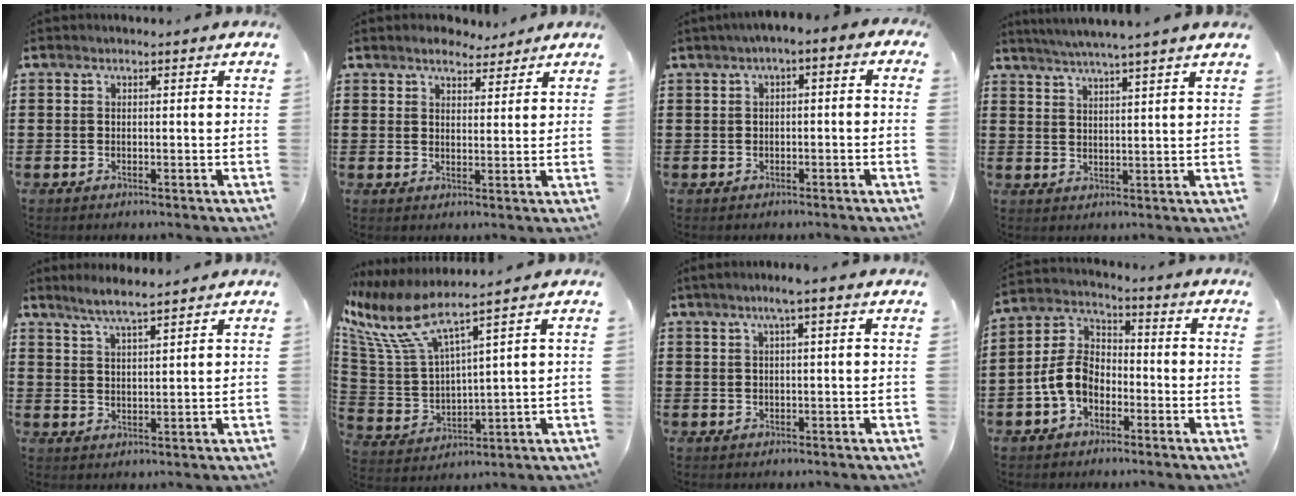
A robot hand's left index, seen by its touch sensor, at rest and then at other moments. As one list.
[{"total": 3.6, "force": [3.3, 1.2, 0.9], "torque": [-0.024, 0.000, 0.062]}, {"total": 2.1, "force": [-1.4, 0.6, 1.4], "torque": [-0.027, 0.005, -0.032]}, {"total": 3.9, "force": [3.5, -1.0, 1.4], "torque": [-0.036, -0.016, 0.060]}, {"total": 4.0, "force": [3.5, 0.0, 1.9], "torque": [-0.047, -0.005, 0.063]}, {"total": 8.7, "force": [6.0, 2.1, 6.0], "torque": [-0.169, -0.045, 0.096]}, {"total": 2.6, "force": [1.2, -0.2, 2.3], "torque": [-0.046, -0.001, 0.020]}, {"total": 7.4, "force": [-2.9, 5.1, 4.5], "torque": [-0.120, 0.010, -0.065]}]